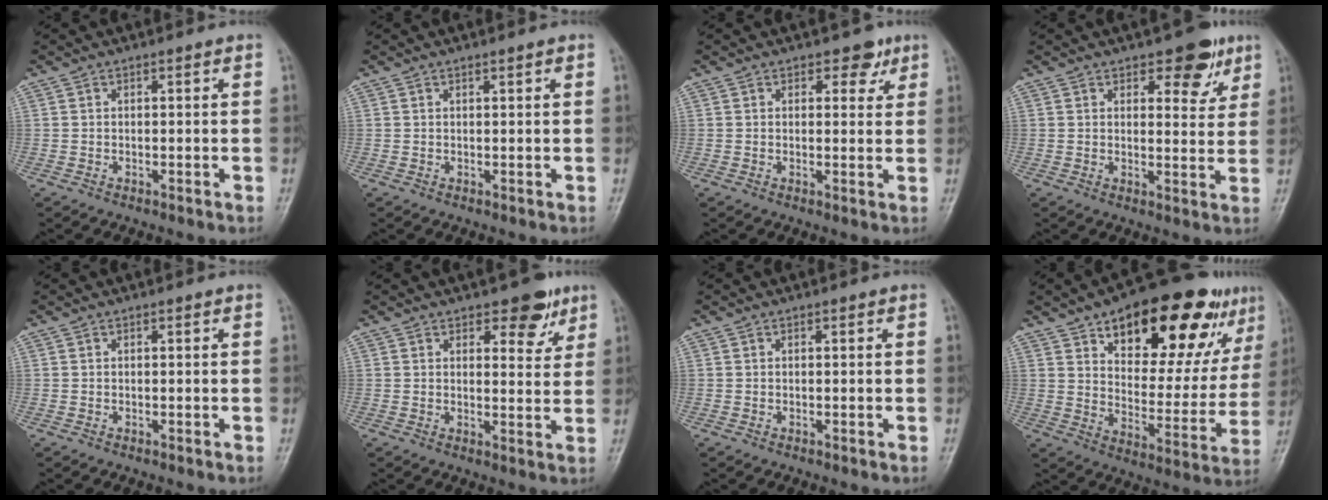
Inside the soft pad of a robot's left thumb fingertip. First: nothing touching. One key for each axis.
{"total": 0.8, "fx": 0.5, "fy": 0.2, "fz": 0.6, "tx": -0.007, "ty": 0.000, "tz": 0.007}
{"total": 3.7, "fx": 2.1, "fy": 2.4, "fz": 1.8, "tx": 0.005, "ty": -0.007, "tz": 0.025}
{"total": 7.4, "fx": 4.3, "fy": 3.7, "fz": 4.7, "tx": -0.026, "ty": -0.020, "tz": 0.055}
{"total": 0.0}
{"total": 6.5, "fx": 4.0, "fy": 3.2, "fz": 3.9, "tx": -0.019, "ty": -0.021, "tz": 0.052}
{"total": 0.0}
{"total": 26.3, "fx": 14.7, "fy": 11.4, "fz": 18.6, "tx": -0.217, "ty": -0.033, "tz": 0.220}